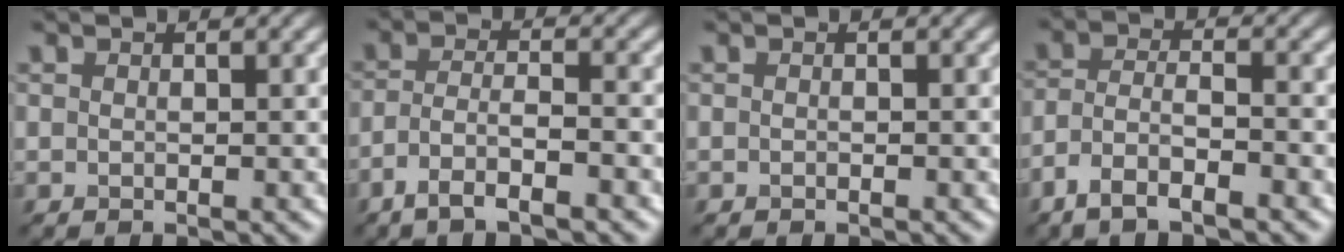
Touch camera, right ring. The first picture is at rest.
{"total": 4.3, "force": [-2.9, 0.9, 3.0], "torque": [-0.056, 0.004, -0.057]}
{"total": 0.0}
{"total": 4.4, "force": [-3.1, 1.2, 2.8], "torque": [-0.057, 0.000, -0.065]}